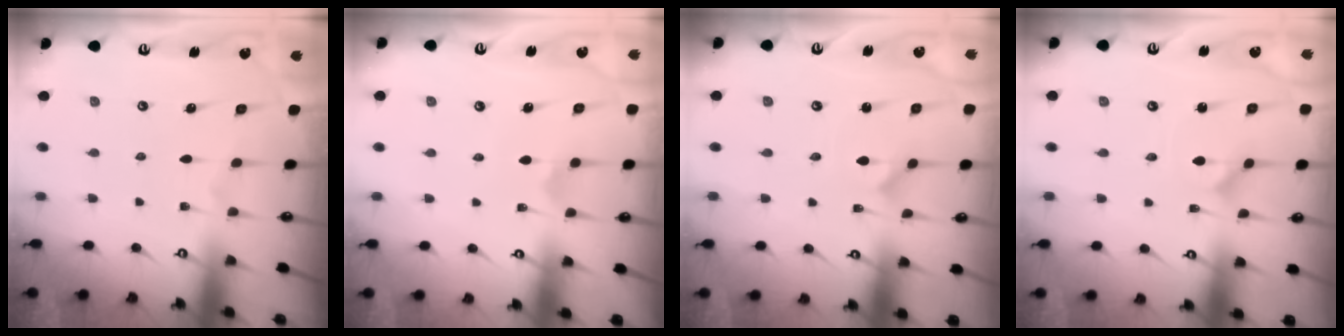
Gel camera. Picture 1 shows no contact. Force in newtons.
{"total": 3.4, "press": 3.3, "slide": 0.6}
{"total": 1.0, "press": 1.0, "slide": 0.2}
{"total": 1.9, "press": 1.9, "slide": 0.2}